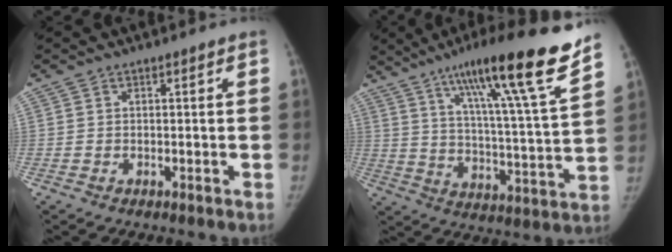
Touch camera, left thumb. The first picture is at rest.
{"total": 21.9, "force": [15.2, 1.0, 15.8], "torque": [-0.226, -0.064, 0.236]}